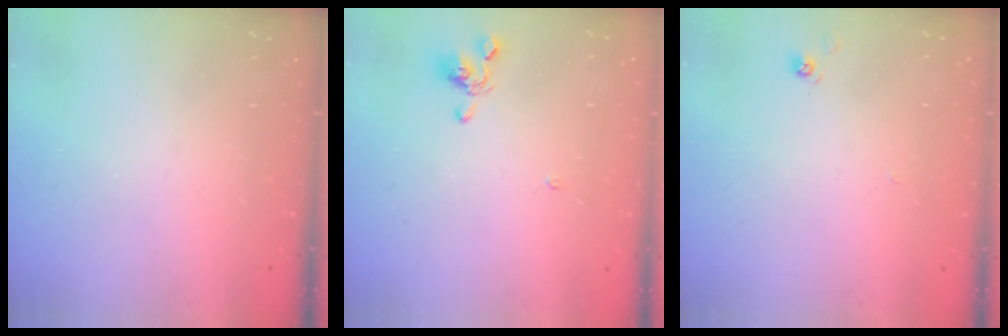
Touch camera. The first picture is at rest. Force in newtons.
{"total": 0.7, "press": 0.3, "slide": 0.6}
{"total": 2.7, "press": 2.7, "slide": 0.2}